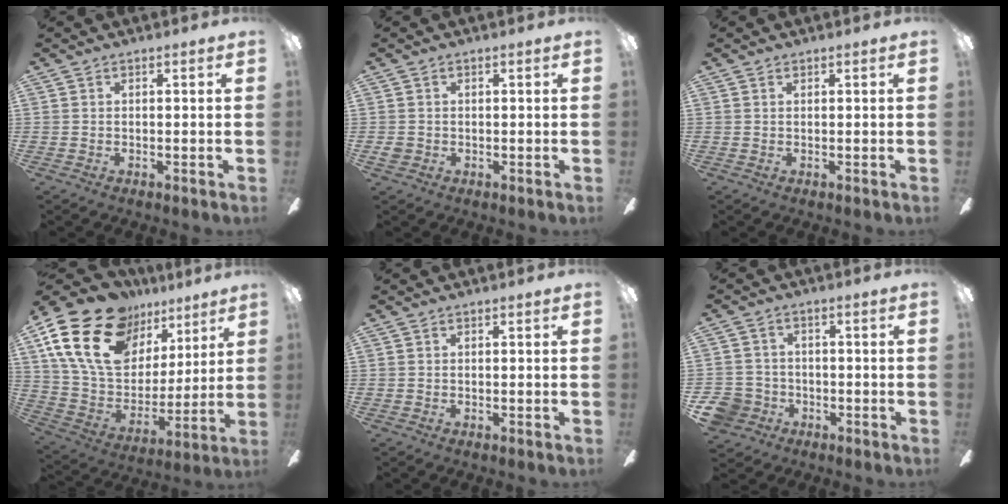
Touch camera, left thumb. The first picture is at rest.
{"total": 1.5, "force": [-0.3, 1.4, 0.5], "torque": [-0.008, 0.005, -0.008]}
{"total": 0.0}
{"total": 23.3, "force": [13.5, 14.3, 12.5], "torque": [-0.254, -0.067, 0.248]}
{"total": 0.0}
{"total": 7.1, "force": [-3.3, 6.0, 1.8], "torque": [-0.061, 0.026, -0.063]}